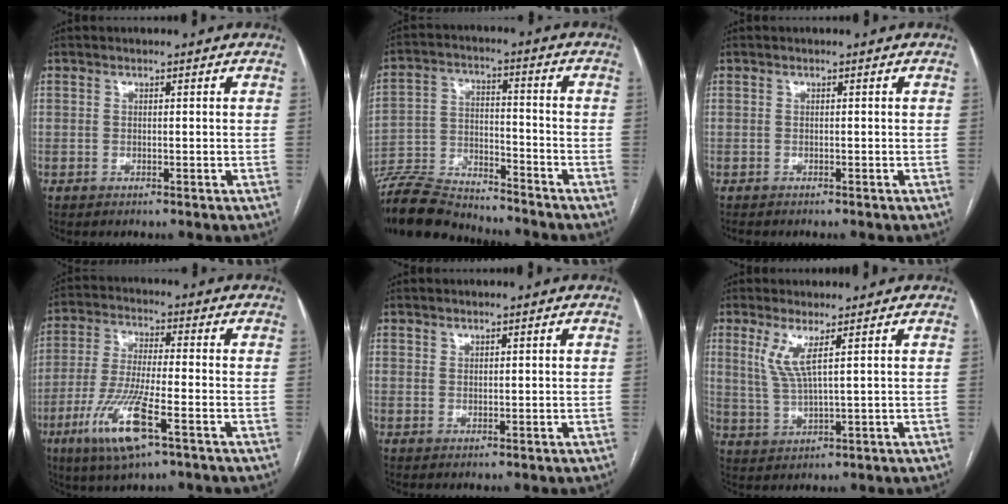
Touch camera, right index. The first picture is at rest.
{"total": 14.3, "force": [-13.6, 2.5, 3.6], "torque": [-0.067, 0.010, -0.242]}
{"total": 1.4, "force": [-1.3, 0.3, 0.5], "torque": [-0.011, -0.004, -0.017]}
{"total": 11.9, "force": [-5.5, 1.5, 10.5], "torque": [-0.218, -0.022, -0.100]}
{"total": 0.7, "force": [0.6, 0.3, 0.1], "torque": [0.003, -0.005, 0.010]}
{"total": 4.8, "force": [2.2, -0.1, 4.3], "torque": [-0.095, -0.007, 0.052]}